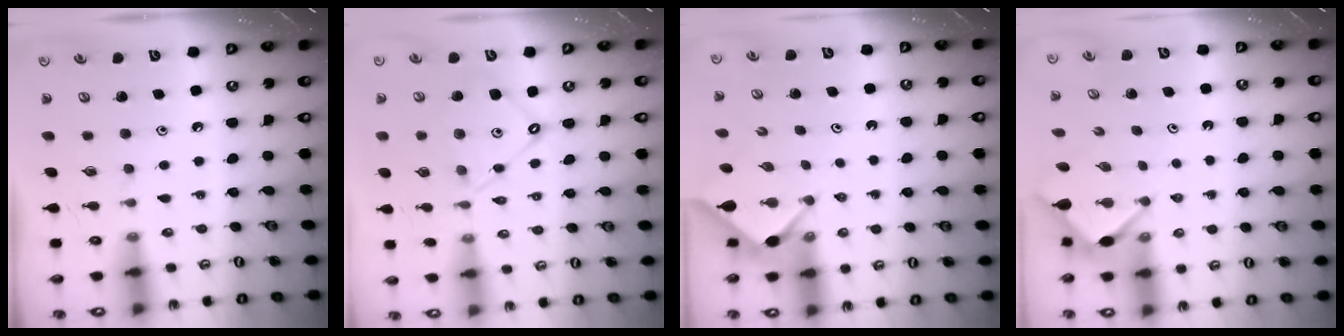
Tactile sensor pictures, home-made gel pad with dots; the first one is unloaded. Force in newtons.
{"total": 11.7, "press": 11.6, "slide": 1.0}
{"total": 3.0, "press": 2.9, "slide": 0.3}
{"total": 3.5, "press": 3.5, "slide": 0.3}